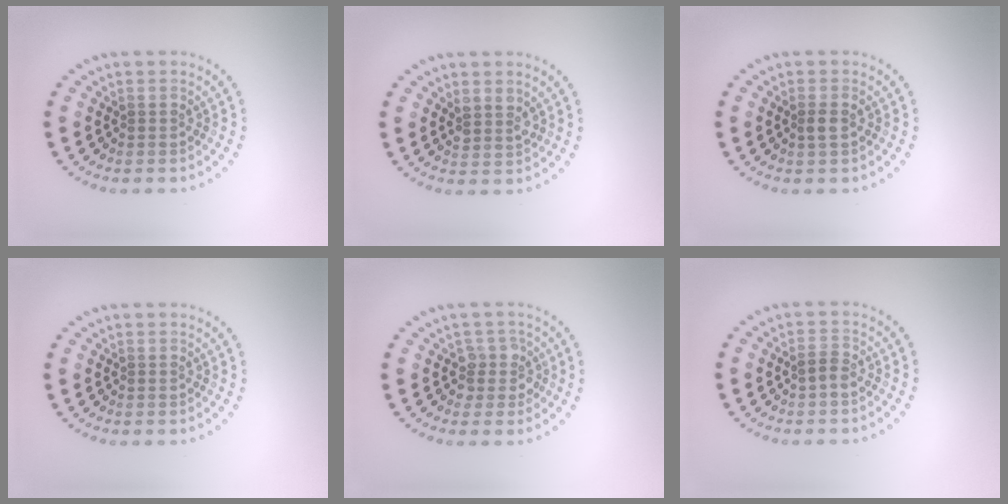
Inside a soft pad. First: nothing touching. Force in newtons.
{"total": 1.6, "press": 1.5, "slide": 0.7}
{"total": 1.1, "press": 1.0, "slide": 0.5}
{"total": 0.0}
{"total": 2.1, "press": 1.7, "slide": 1.3}
{"total": 1.2, "press": 1.1, "slide": 0.5}